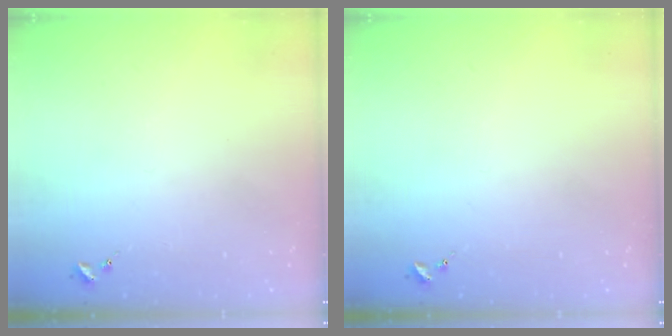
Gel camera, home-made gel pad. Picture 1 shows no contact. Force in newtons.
{"total": 0.0}